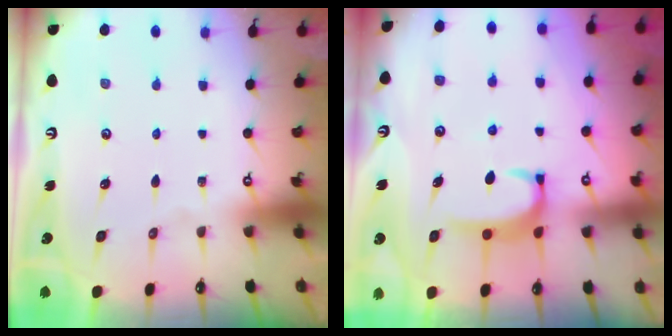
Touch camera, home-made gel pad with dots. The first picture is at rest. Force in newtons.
{"total": 2.9, "press": 2.8, "slide": 0.5}